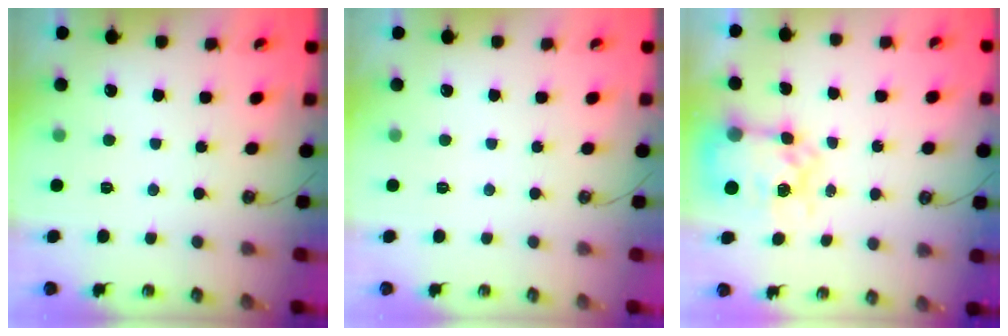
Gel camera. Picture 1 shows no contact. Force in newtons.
{"total": 0.0}
{"total": 9.7, "press": 9.7, "slide": 0.9}